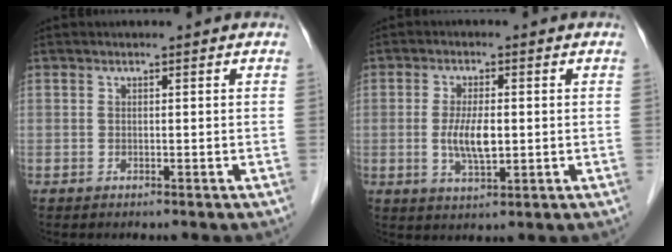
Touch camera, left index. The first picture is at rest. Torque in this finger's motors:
{"motor_torque": [1.21, 0.63, 0.30, 0.05]}